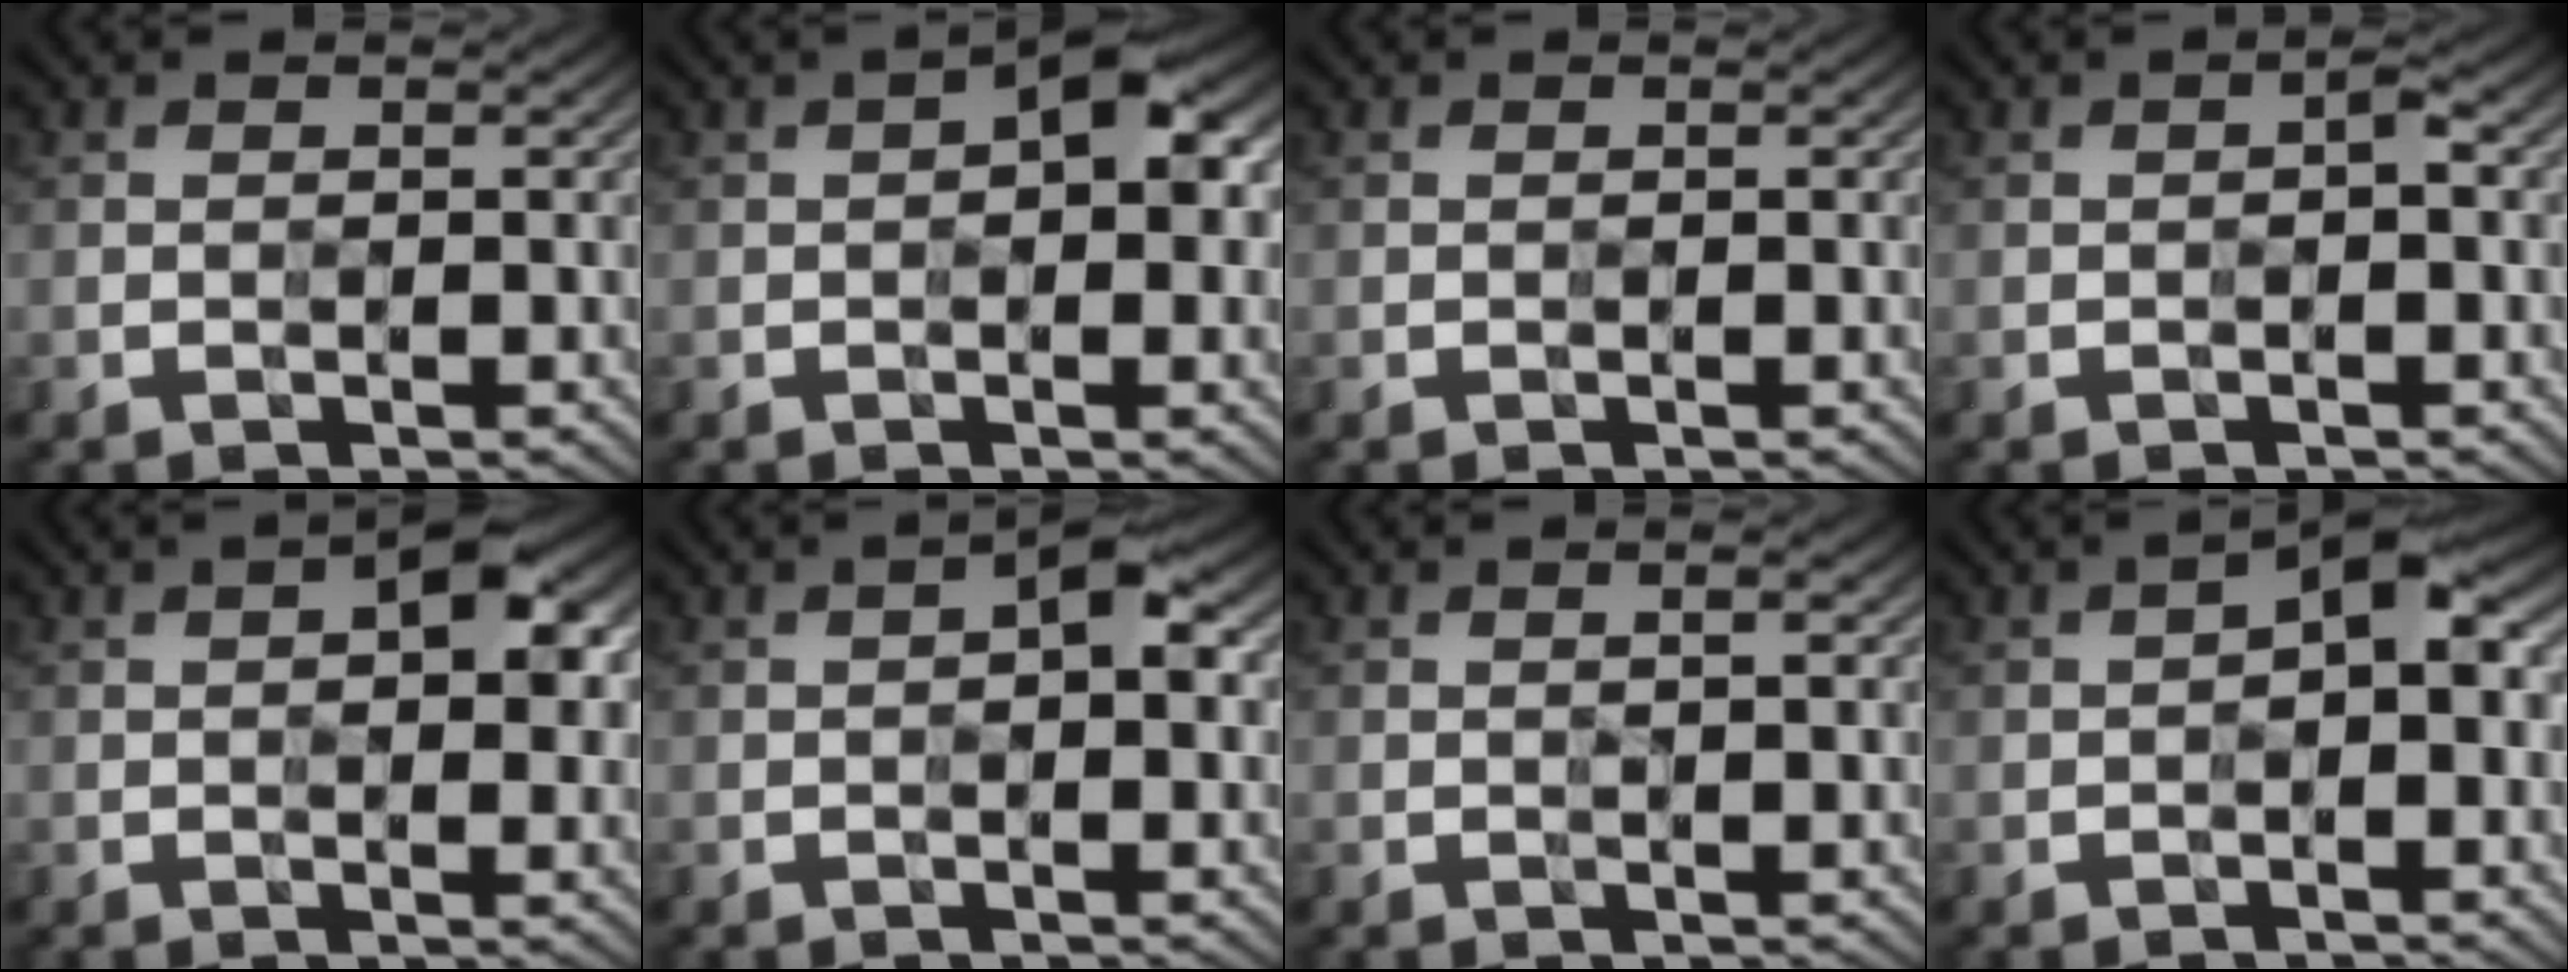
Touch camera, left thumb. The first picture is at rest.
{"total": 6.0, "force": [0.7, 2.7, 5.3], "torque": [-0.070, 0.012, 0.005]}
{"total": 0.0}
{"total": 1.0, "force": [-0.2, 0.2, 0.9], "torque": [-0.016, 0.004, -0.005]}
{"total": 6.6, "force": [1.4, 2.9, 5.7], "torque": [-0.080, 0.008, 0.017]}
{"total": 4.0, "force": [0.4, 1.5, 3.6], "torque": [-0.055, 0.010, 0.002]}
{"total": 1.3, "force": [0.3, 0.0, 1.2], "torque": [-0.023, 0.003, 0.003]}
{"total": 4.7, "force": [0.1, 1.9, 4.2], "torque": [-0.061, 0.012, -0.006]}